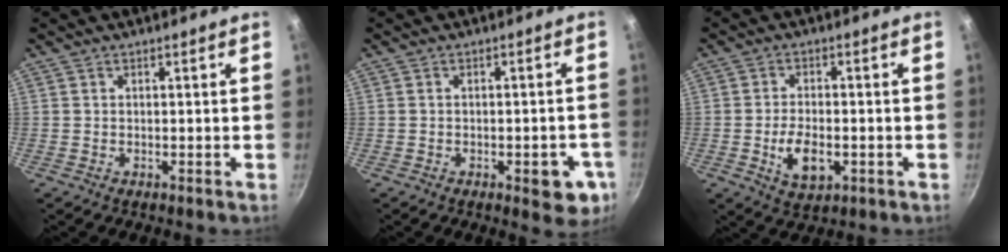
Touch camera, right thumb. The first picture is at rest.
{"total": 7.2, "force": [-2.7, 3.1, 6.0], "torque": [-0.050, 0.010, -0.030]}
{"total": 7.3, "force": [-1.9, 4.0, 5.8], "torque": [-0.094, 0.005, -0.027]}